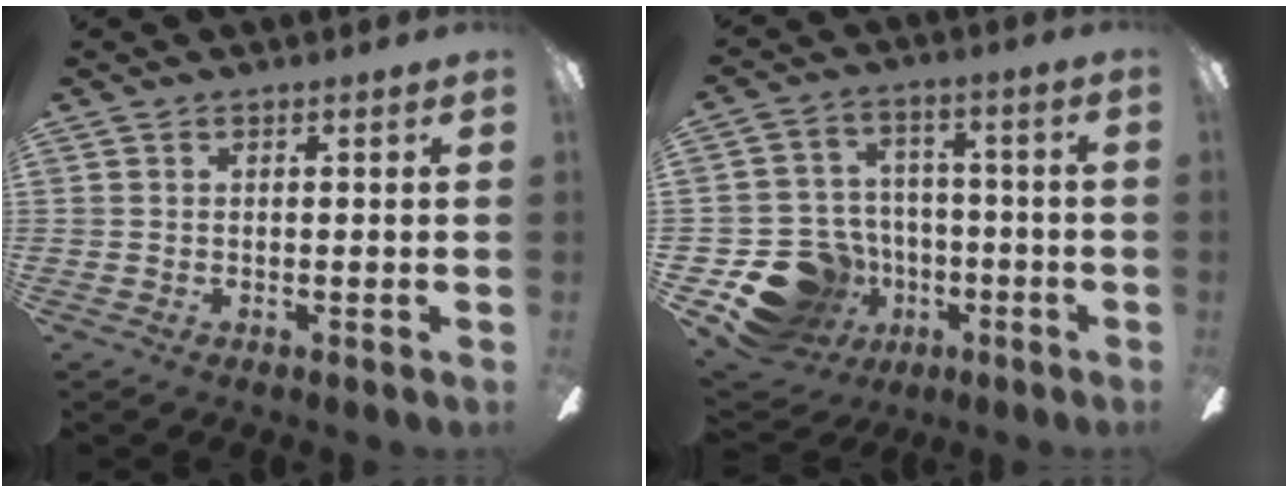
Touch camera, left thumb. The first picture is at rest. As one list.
[{"total": 16.0, "force": [-7.4, 12.9, 5.8], "torque": [-0.133, 0.052, -0.107]}]